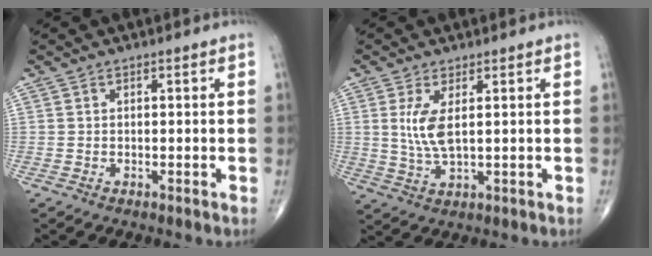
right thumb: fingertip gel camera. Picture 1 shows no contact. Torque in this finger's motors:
{"motor_torque": [-0.57, 0.69, 0.89, 0.25, 0.30]}